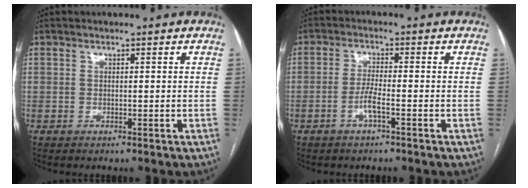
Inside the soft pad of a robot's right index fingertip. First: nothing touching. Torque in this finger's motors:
{"motor_torque": [0.48, -0.08, 0.07, 0.01]}